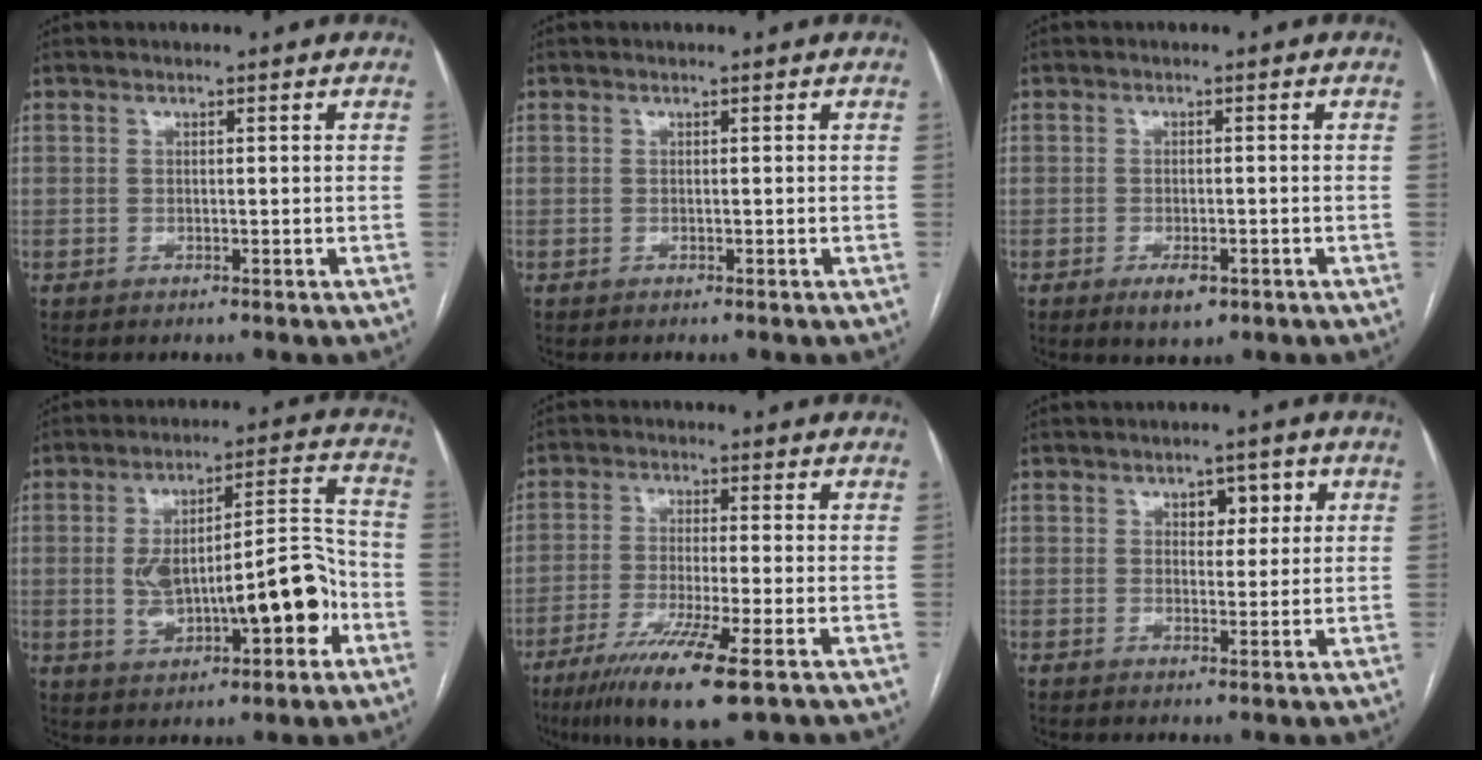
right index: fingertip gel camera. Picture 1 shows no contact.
{"total": 0.0}
{"total": 3.5, "force": [-1.9, 1.5, 2.5], "torque": [-0.041, -0.001, -0.023]}
{"total": 15.9, "force": [-3.3, 5.1, 14.7], "torque": [-0.233, 0.033, -0.037]}
{"total": 10.9, "force": [-6.1, 0.2, 9.0], "torque": [-0.166, -0.032, -0.104]}
{"total": 3.9, "force": [1.5, 2.4, 2.7], "torque": [-0.030, 0.010, 0.021]}